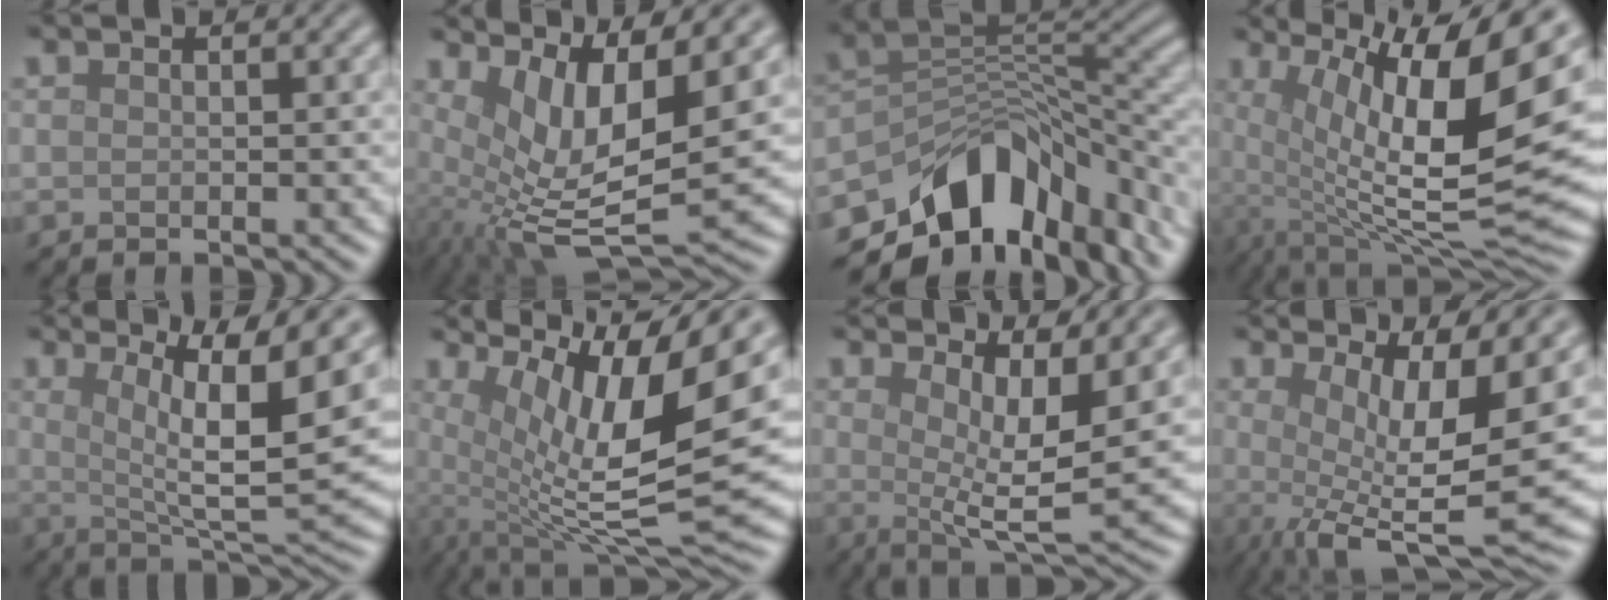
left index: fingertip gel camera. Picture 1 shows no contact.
{"total": 10.0, "force": [2.2, 3.1, 9.3], "torque": [-0.184, -0.006, 0.049]}
{"total": 11.6, "force": [-6.9, 7.0, 6.1], "torque": [-0.098, 0.002, -0.117]}
{"total": 16.0, "force": [3.9, 5.3, 14.6], "torque": [-0.239, -0.001, 0.082]}
{"total": 11.4, "force": [3.4, 2.6, 10.6], "torque": [-0.145, -0.005, 0.056]}
{"total": 13.7, "force": [3.4, 4.2, 12.5], "torque": [-0.228, 0.000, 0.068]}
{"total": 7.5, "force": [2.8, 2.1, 6.6], "torque": [-0.101, -0.007, 0.051]}
{"total": 10.4, "force": [0.0, 2.9, 10.0], "torque": [-0.166, -0.015, 0.006]}